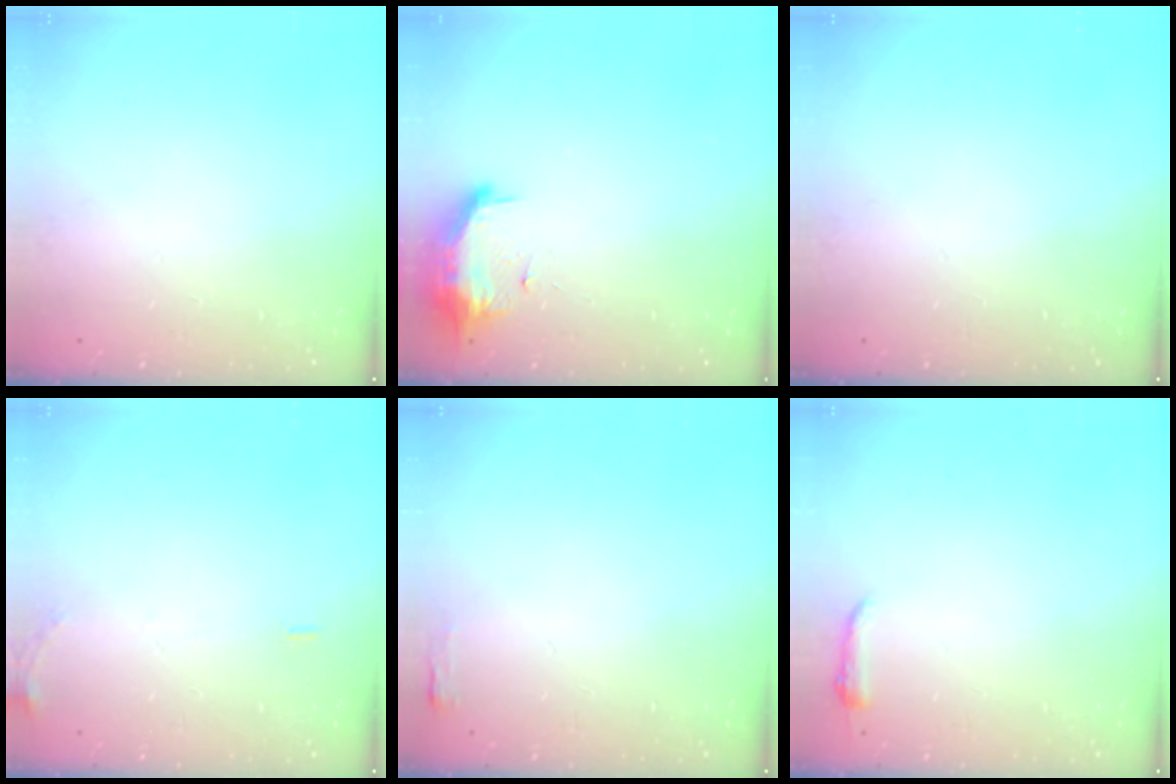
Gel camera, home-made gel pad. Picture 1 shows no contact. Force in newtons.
{"total": 9.5, "press": 9.2, "slide": 2.4}
{"total": 0.0}
{"total": 6.5, "press": 6.2, "slide": 1.8}
{"total": 2.7, "press": 2.6, "slide": 0.8}
{"total": 3.6, "press": 3.5, "slide": 0.6}